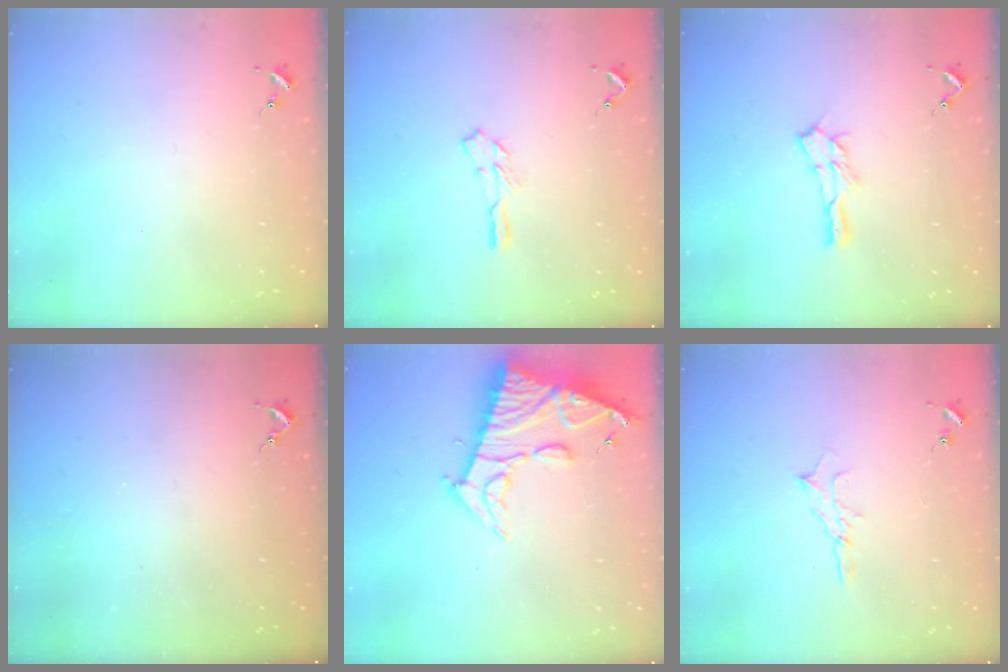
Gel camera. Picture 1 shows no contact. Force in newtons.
{"total": 3.8, "press": 3.8, "slide": 0.4}
{"total": 8.4, "press": 8.4, "slide": 0.3}
{"total": 2.5, "press": 2.5, "slide": 0.3}
{"total": 16.0, "press": 15.9, "slide": 1.6}
{"total": 6.1, "press": 6.1, "slide": 0.6}